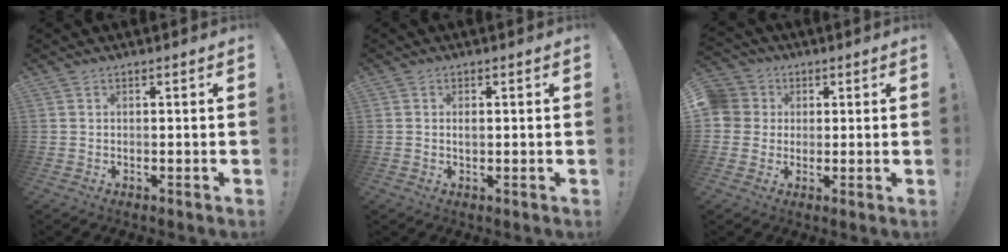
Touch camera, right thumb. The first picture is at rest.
{"total": 0.9, "force": [0.1, 0.6, 0.7], "torque": [-0.012, 0.003, 0.001]}
{"total": 6.8, "force": [0.8, 6.6, 1.6], "torque": [-0.045, 0.006, 0.019]}